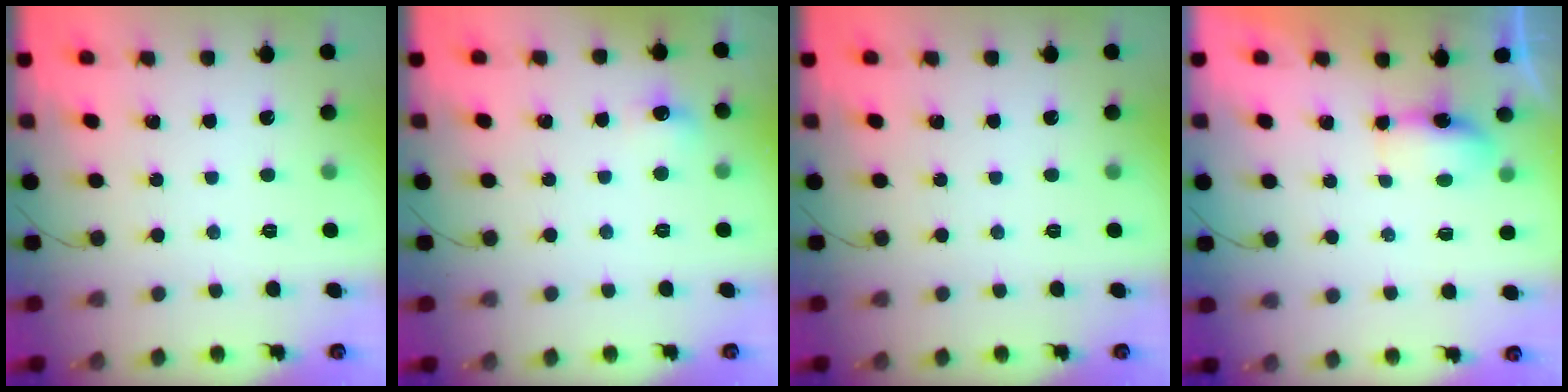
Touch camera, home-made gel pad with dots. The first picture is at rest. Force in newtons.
{"total": 6.4, "press": 6.2, "slide": 1.6}
{"total": 0.0}
{"total": 6.0, "press": 5.1, "slide": 3.2}